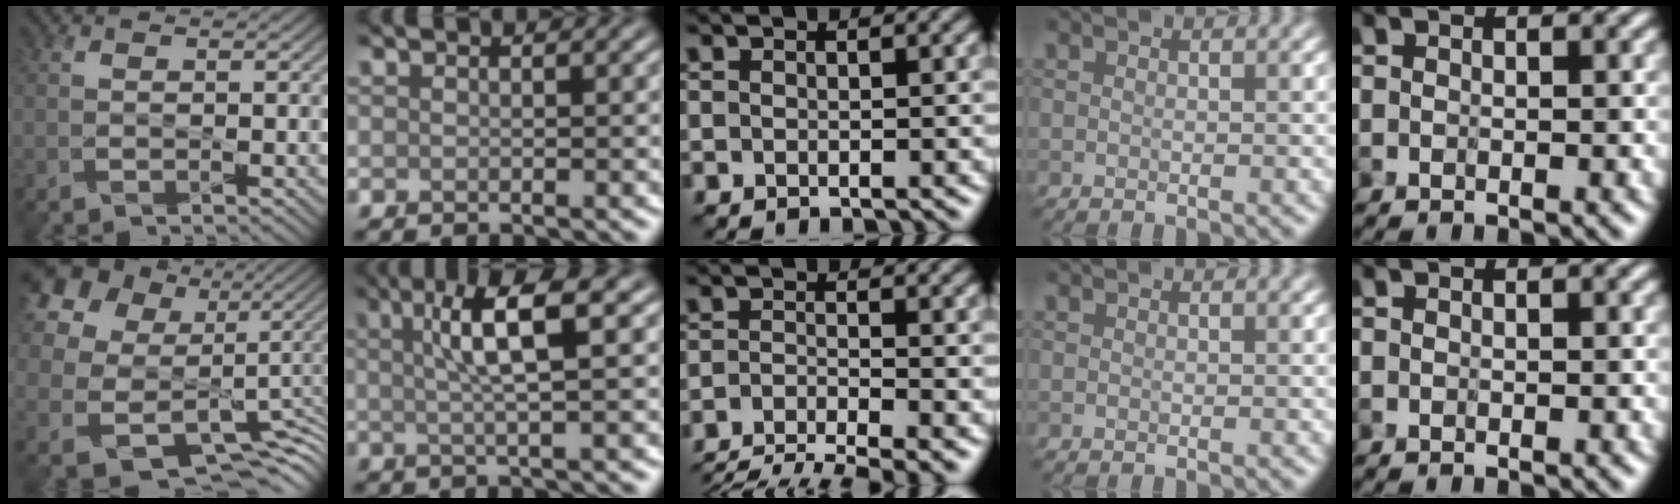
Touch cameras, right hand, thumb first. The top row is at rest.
{"thumb": {"total": 18.1, "force": [3.0, 14.6, 10.3], "torque": [-0.249, -0.008, 0.089]}, "index": {"total": 5.7, "force": [1.6, 1.0, 5.4], "torque": [-0.085, 0.011, 0.024]}, "middle": {"total": 5.4, "force": [-4.3, 1.0, 3.1], "torque": [-0.053, -0.013, -0.081]}}